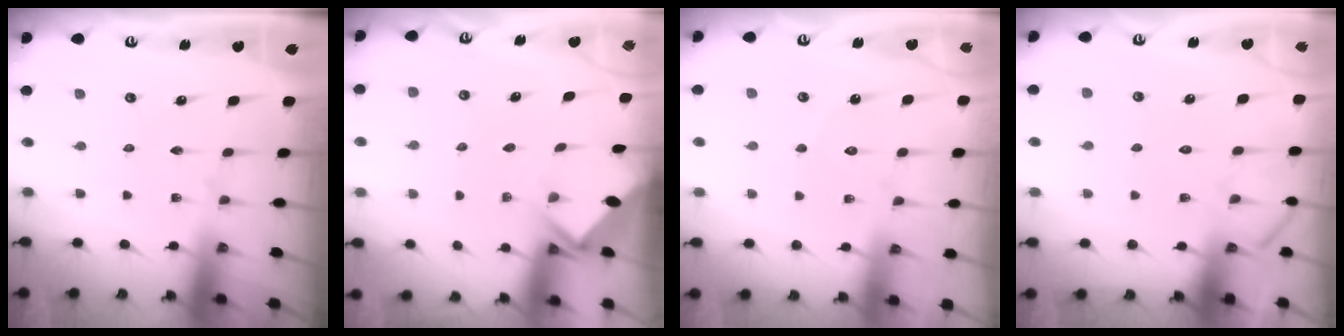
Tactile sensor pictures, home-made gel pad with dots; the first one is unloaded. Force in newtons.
{"total": 2.8, "press": 2.8, "slide": 0.2}
{"total": 4.9, "press": 4.9, "slide": 0.6}
{"total": 6.7, "press": 6.6, "slide": 0.9}